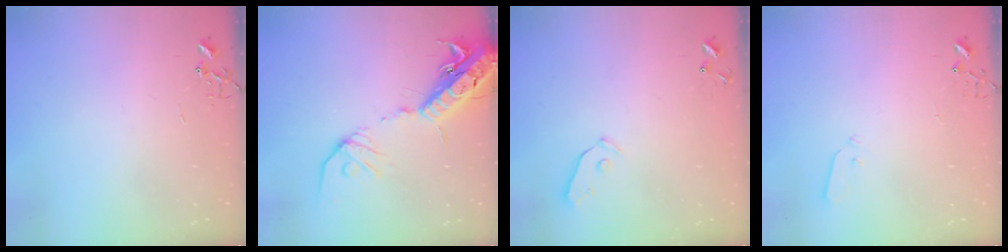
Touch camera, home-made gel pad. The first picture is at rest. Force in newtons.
{"total": 17.9, "press": 17.4, "slide": 4.3}
{"total": 3.8, "press": 3.8, "slide": 0.4}
{"total": 3.6, "press": 3.6, "slide": 0.6}